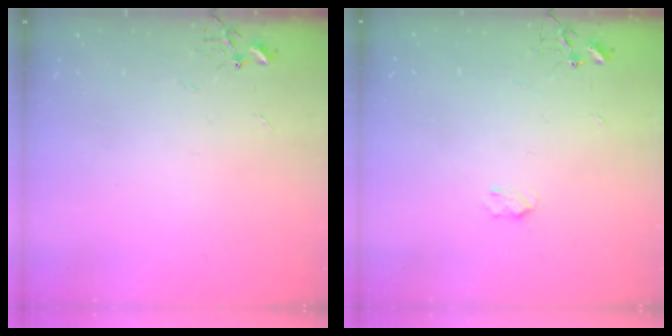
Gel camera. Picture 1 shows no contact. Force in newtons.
{"total": 3.4, "press": 3.3, "slide": 0.5}